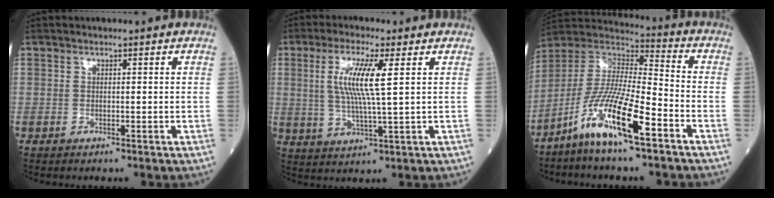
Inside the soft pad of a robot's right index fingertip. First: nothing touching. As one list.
[{"total": 8.2, "force": [2.1, 0.2, 8.0], "torque": [-0.165, 0.000, 0.040]}, {"total": 13.5, "force": [-7.6, 1.0, 11.1], "torque": [-0.224, -0.017, -0.152]}]